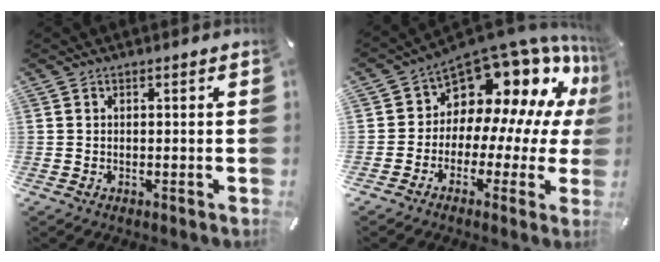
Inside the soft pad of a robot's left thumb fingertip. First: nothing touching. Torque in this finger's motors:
{"motor_torque": [0.59, 1.39, 0.78, 0.38, 0.07]}